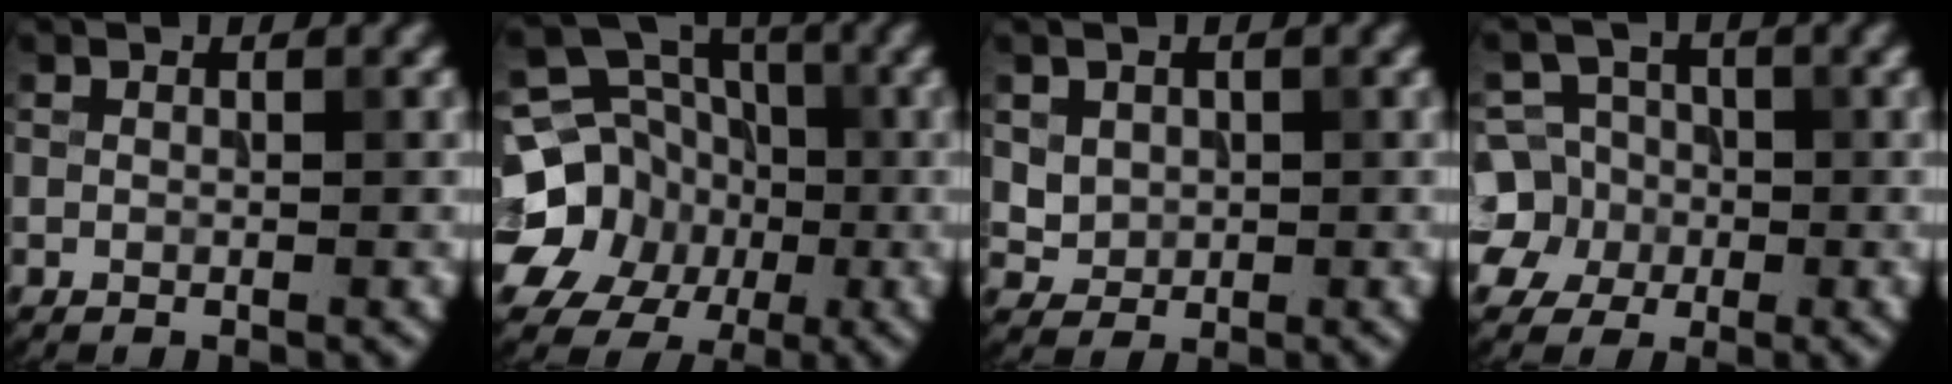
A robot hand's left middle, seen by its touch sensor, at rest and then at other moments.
{"total": 13.6, "force": [-3.7, 12.2, 4.9], "torque": [-0.113, 0.004, -0.079]}
{"total": 2.0, "force": [0.4, 1.8, 0.7], "torque": [-0.013, -0.007, 0.016]}
{"total": 6.5, "force": [-1.5, 6.1, 1.6], "torque": [-0.026, 0.017, -0.055]}